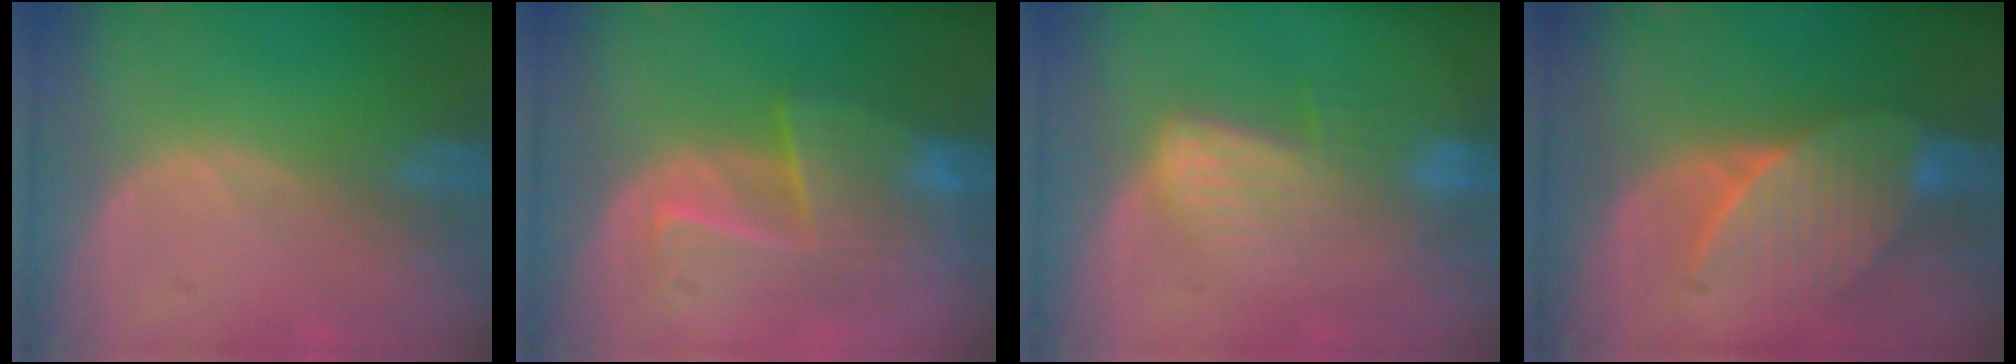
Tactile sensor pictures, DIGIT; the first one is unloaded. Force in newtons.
{"total": 7.7, "press": 7.6, "slide": 1.4}
{"total": 6.7, "press": 6.3, "slide": 2.4}
{"total": 7.5, "press": 7.4, "slide": 1.0}